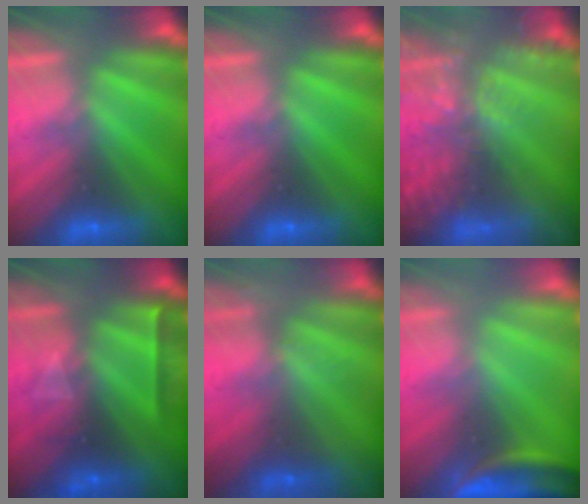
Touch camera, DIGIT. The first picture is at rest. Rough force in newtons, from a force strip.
{"total": 0.0}
{"total": 8.1}
{"total": 2.3}
{"total": 2.3}
{"total": 3.8}